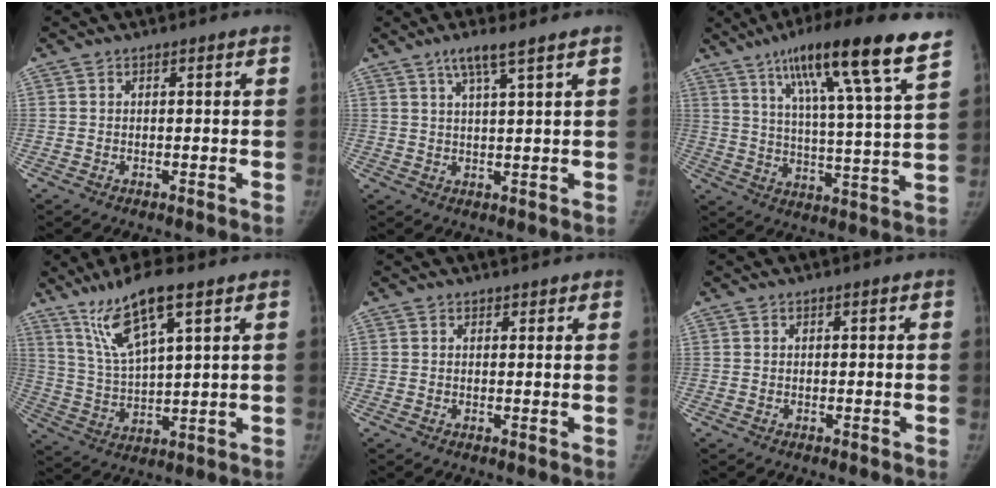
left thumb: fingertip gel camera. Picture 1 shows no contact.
{"total": 5.0, "force": [3.3, 0.0, 3.7], "torque": [-0.073, -0.014, 0.065]}
{"total": 20.5, "force": [13.1, 1.3, 15.7], "torque": [-0.229, -0.038, 0.197]}
{"total": 12.2, "force": [7.4, 2.4, 9.4], "torque": [-0.182, -0.028, 0.150]}
{"total": 2.3, "force": [2.0, 0.9, 0.8], "torque": [0.010, -0.002, 0.022]}
{"total": 0.0}